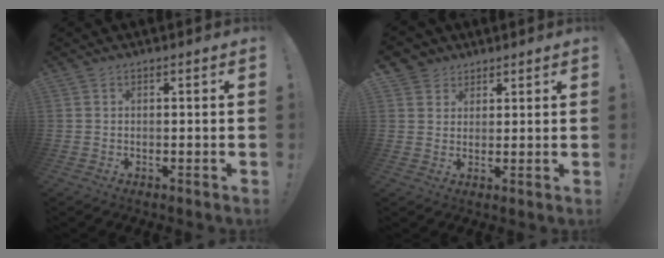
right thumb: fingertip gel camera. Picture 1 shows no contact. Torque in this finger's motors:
{"motor_torque": [-0.57, 1.09, 0.55, 0.40, 0.23]}